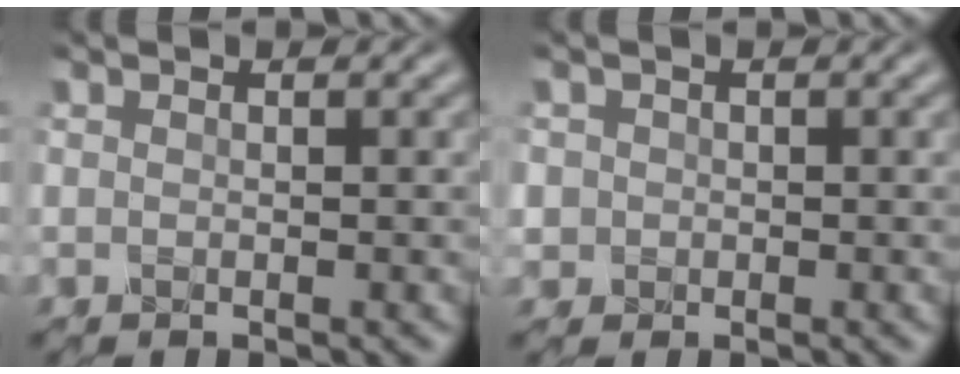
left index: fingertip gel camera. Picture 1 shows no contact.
{"total": 1.3, "force": [0.0, 1.3, 0.2], "torque": [0.006, -0.002, 0.000]}